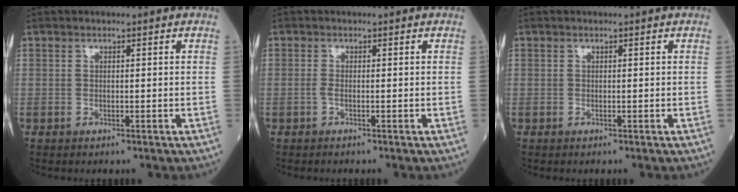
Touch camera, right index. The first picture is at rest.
{"total": 0.7, "force": [-0.3, -0.1, 0.6], "torque": [-0.013, 0.000, -0.010]}
{"total": 0.0}